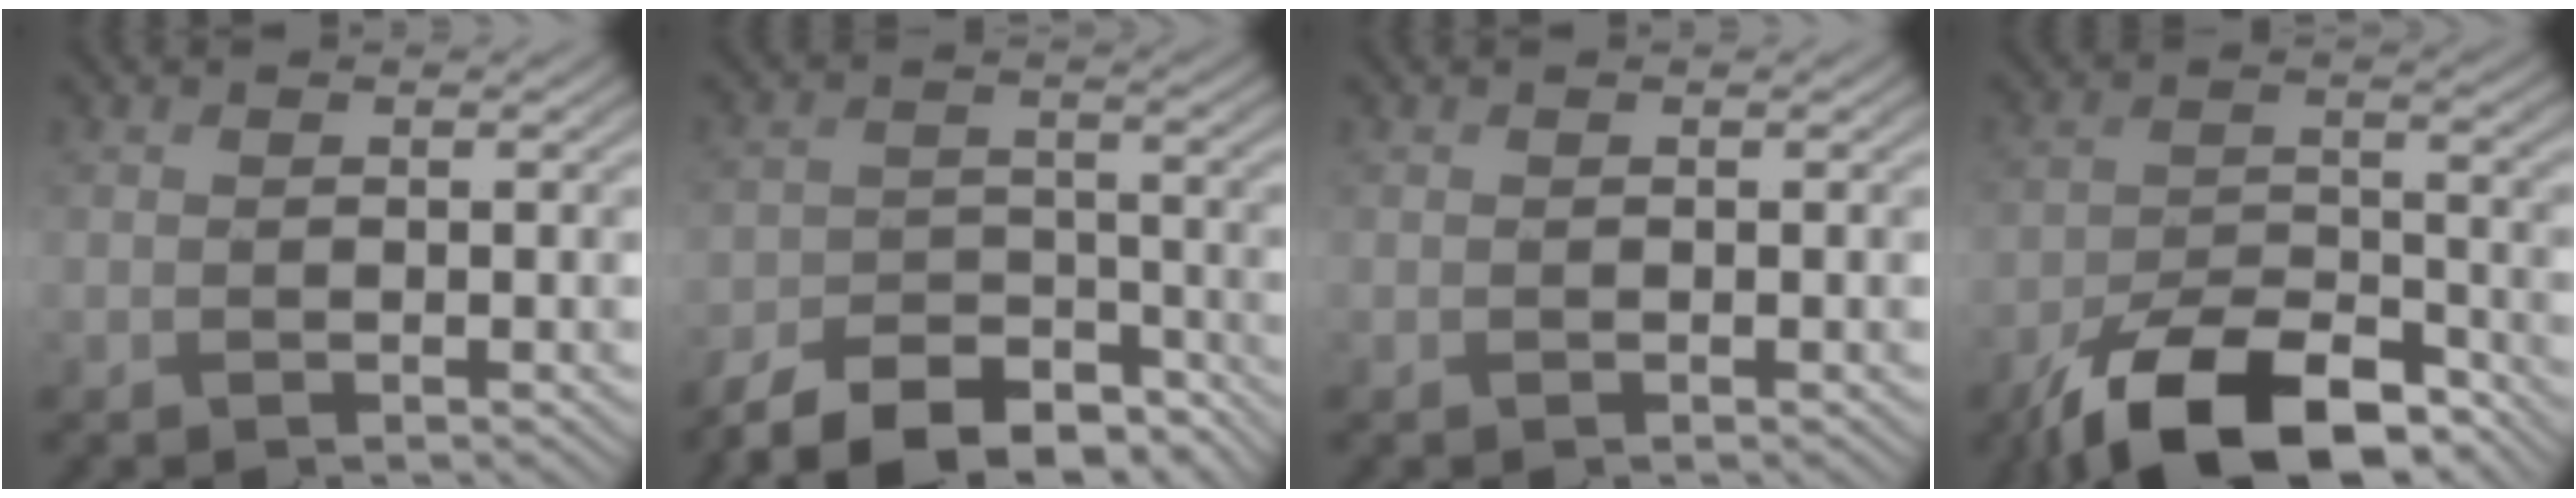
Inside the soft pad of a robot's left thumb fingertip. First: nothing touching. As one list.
[{"total": 11.9, "force": [-10.1, 4.9, 3.9], "torque": [-0.060, -0.023, -0.158]}, {"total": 0.0}, {"total": 12.7, "force": [-9.2, 5.4, 7.0], "torque": [-0.117, -0.009, -0.170]}]